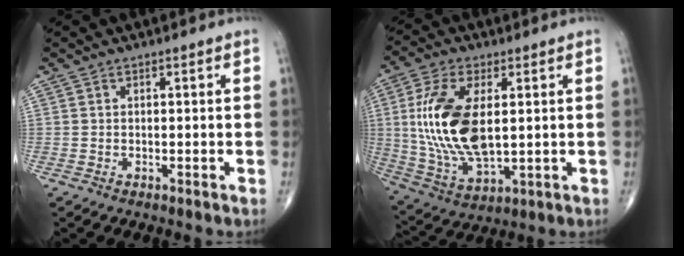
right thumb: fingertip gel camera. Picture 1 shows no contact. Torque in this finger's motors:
{"motor_torque": [-0.13, 2.92, 1.87, 0.42, 0.51]}